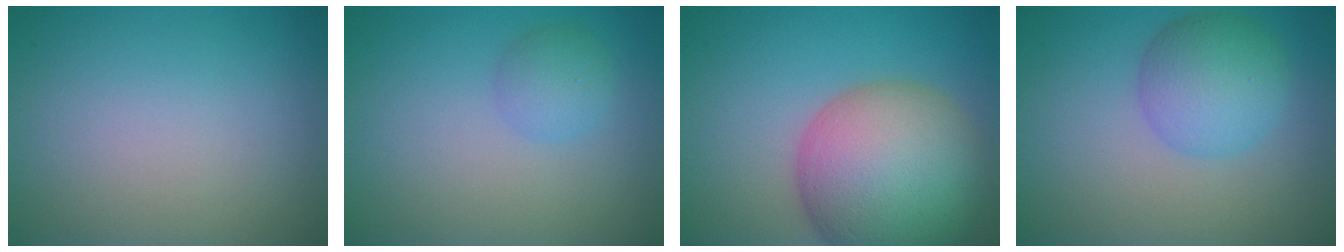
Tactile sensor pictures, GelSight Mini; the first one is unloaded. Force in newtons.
{"total": 2.0, "press": 2.0, "slide": 0.1}
{"total": 12.8, "press": 12.7, "slide": 0.8}
{"total": 4.8, "press": 4.8, "slide": 0.2}